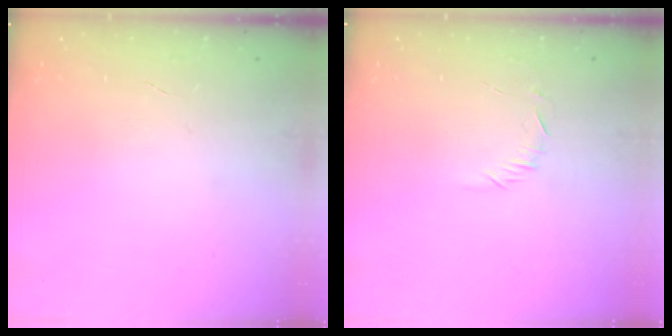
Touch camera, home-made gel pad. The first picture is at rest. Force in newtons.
{"total": 5.6, "press": 5.3, "slide": 1.7}